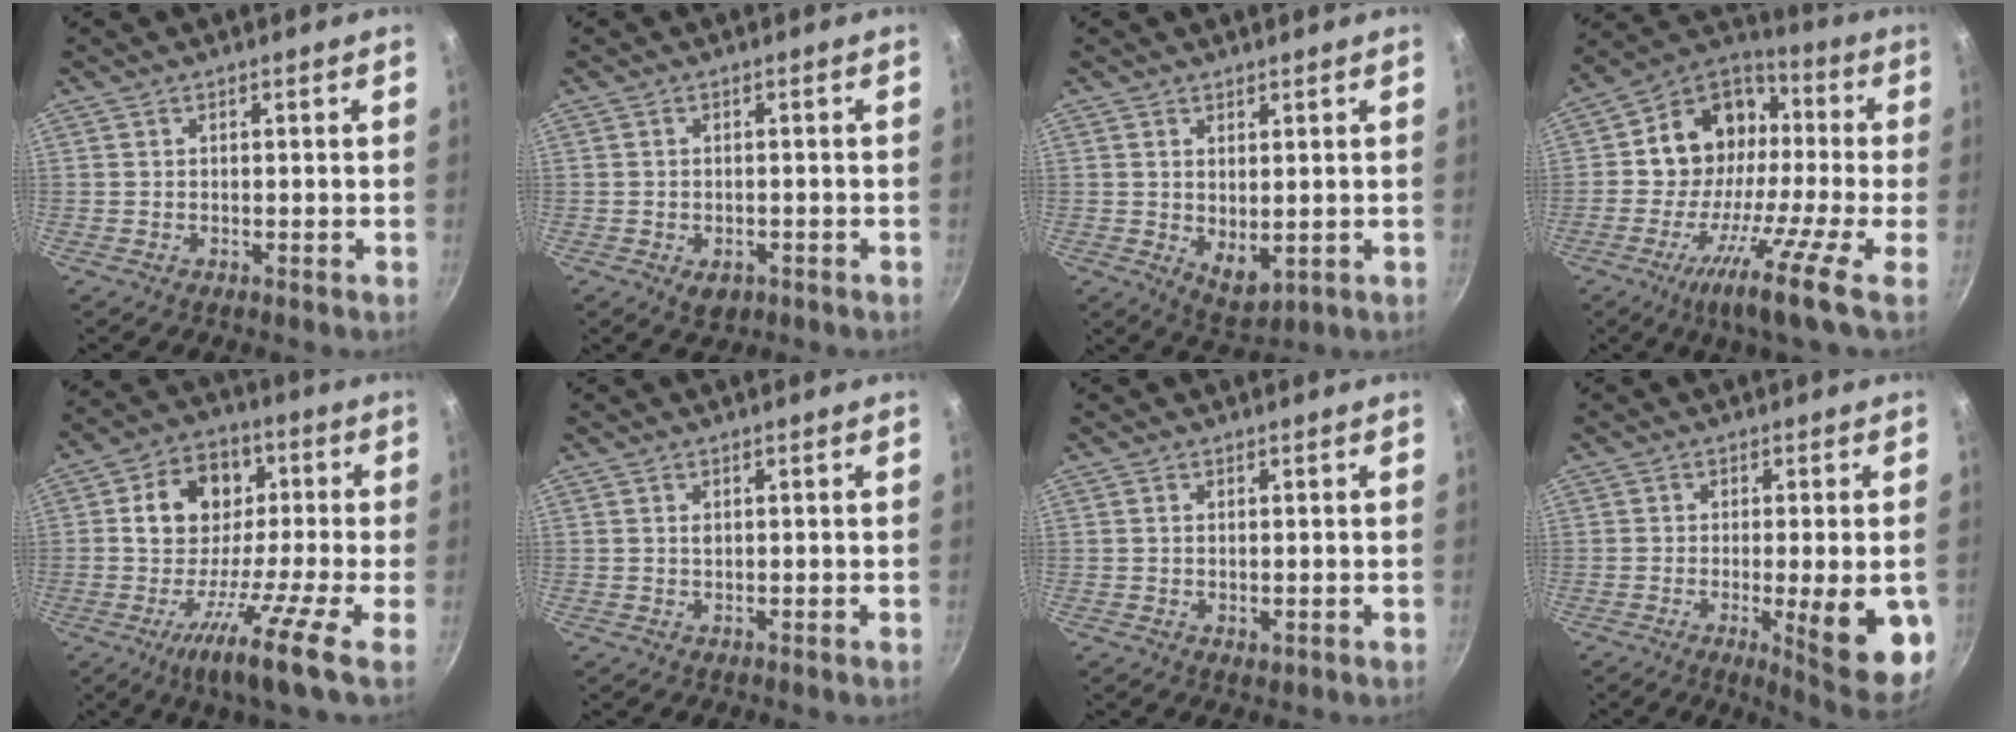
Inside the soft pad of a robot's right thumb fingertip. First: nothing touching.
{"total": 3.3, "force": [-1.4, 2.3, 2.0], "torque": [-0.027, 0.005, -0.011]}
{"total": 5.6, "force": [0.7, 3.1, 4.6], "torque": [-0.067, -0.020, 0.021]}
{"total": 17.1, "force": [-5.4, 7.9, 14.2], "torque": [-0.220, 0.057, -0.126]}
{"total": 14.8, "force": [-4.6, 6.0, 12.8], "torque": [-0.198, 0.045, -0.110]}
{"total": 0.8, "force": [0.2, 0.5, 0.6], "torque": [-0.009, -0.001, 0.004]}
{"total": 1.5, "force": [0.1, 0.7, 1.3], "torque": [-0.020, -0.004, 0.001]}
{"total": 13.2, "force": [-2.9, 3.0, 12.6], "torque": [-0.148, -0.003, -0.031]}